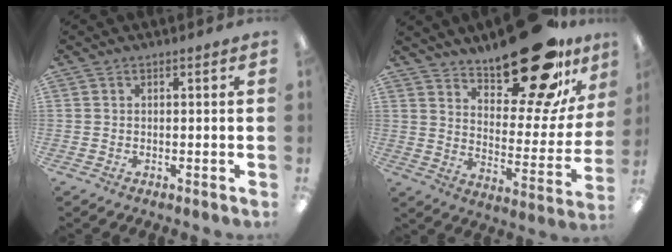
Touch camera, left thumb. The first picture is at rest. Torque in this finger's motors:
{"motor_torque": [0.43, 0.66, 1.60, -1.18, 0.14]}